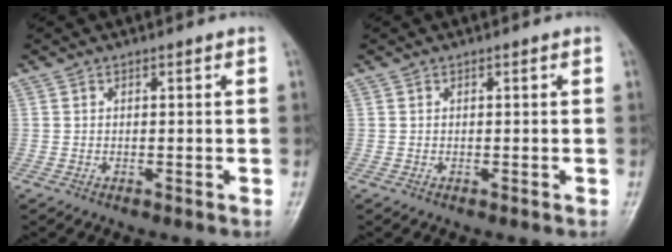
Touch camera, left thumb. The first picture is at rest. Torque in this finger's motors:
{"motor_torque": [-0.03, 0.03, -0.01, 0.00, 0.00]}